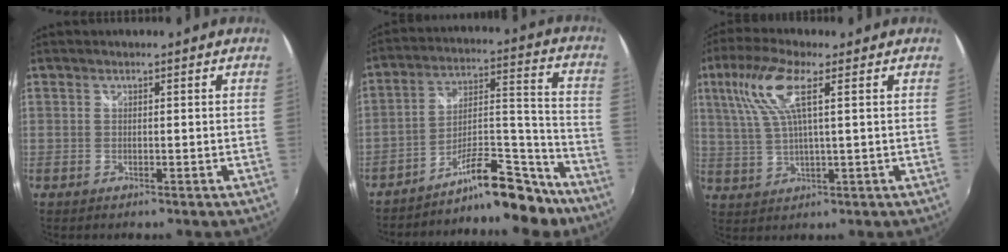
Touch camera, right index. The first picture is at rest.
{"total": 14.6, "force": [-12.1, 4.3, 6.9], "torque": [-0.103, 0.052, -0.181]}
{"total": 9.6, "force": [3.8, 1.7, 8.7], "torque": [-0.180, 0.013, 0.080]}